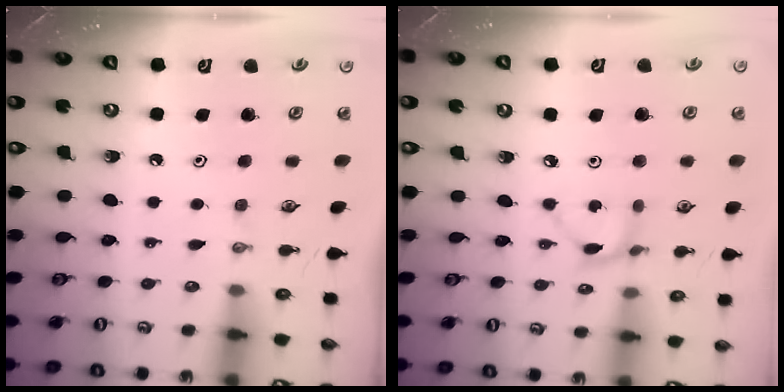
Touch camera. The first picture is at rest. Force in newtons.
{"total": 2.8, "press": 2.8, "slide": 0.2}